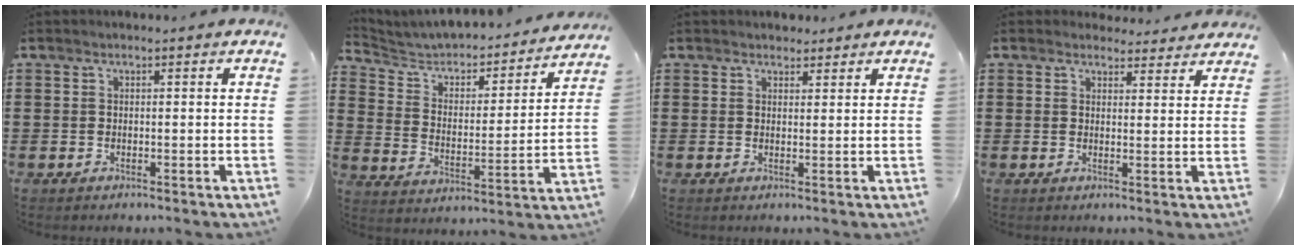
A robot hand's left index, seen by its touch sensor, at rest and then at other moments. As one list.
[{"total": 3.5, "force": [3.2, 1.3, 0.6], "torque": [-0.037, -0.032, 0.044]}, {"total": 1.8, "force": [1.6, 0.8, 0.1], "torque": [0.002, 0.001, 0.029]}, {"total": 3.2, "force": [3.0, 1.1, 0.4], "torque": [-0.010, -0.010, 0.054]}]